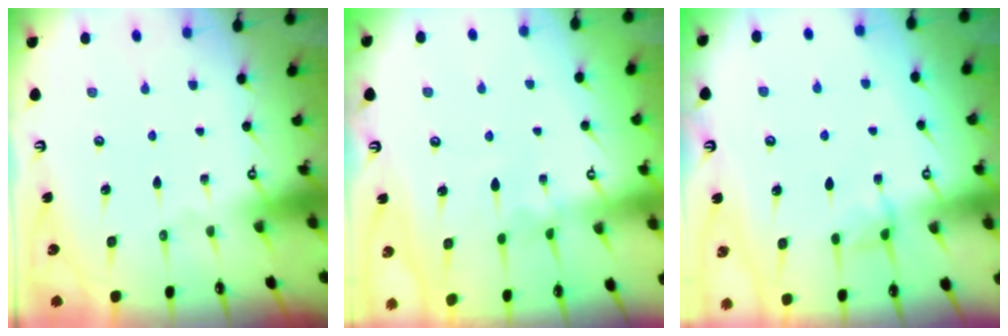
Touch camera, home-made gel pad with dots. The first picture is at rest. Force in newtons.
{"total": 3.4, "press": 3.3, "slide": 0.3}
{"total": 2.7, "press": 2.7, "slide": 0.2}